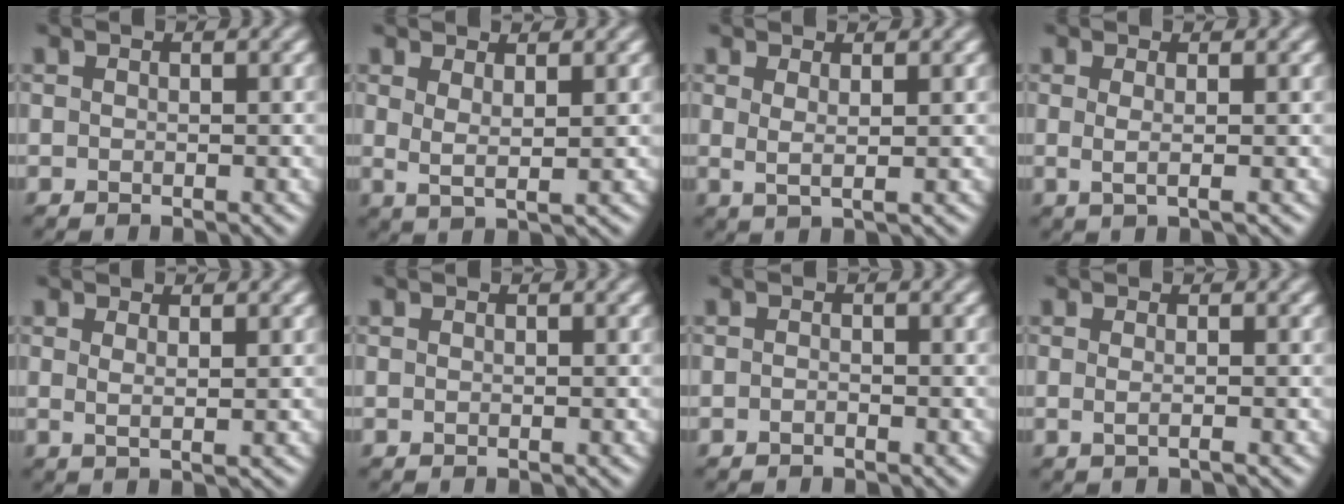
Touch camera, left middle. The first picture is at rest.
{"total": 1.5, "force": [0.9, -0.1, 1.2], "torque": [-0.027, -0.010, 0.020]}
{"total": 1.4, "force": [0.5, -0.1, 1.3], "torque": [-0.024, -0.008, 0.013]}
{"total": 1.4, "force": [0.0, 0.0, 1.4], "torque": [-0.023, -0.001, -0.001]}
{"total": 1.2, "force": [0.8, -0.1, 0.9], "torque": [-0.013, -0.005, 0.007]}
{"total": 0.0}
{"total": 0.8, "force": [-0.8, -0.1, 0.0], "torque": [-0.006, -0.004, -0.016]}
{"total": 0.8, "force": [-0.3, -0.3, 0.7], "torque": [-0.016, -0.002, -0.006]}